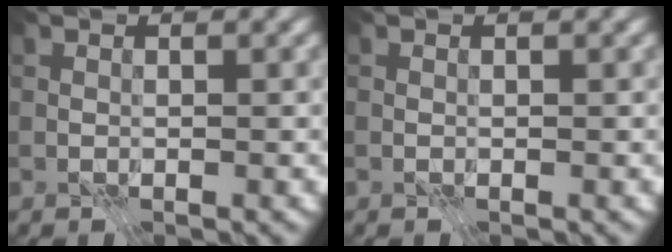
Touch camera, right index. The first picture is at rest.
{"total": 0.0}